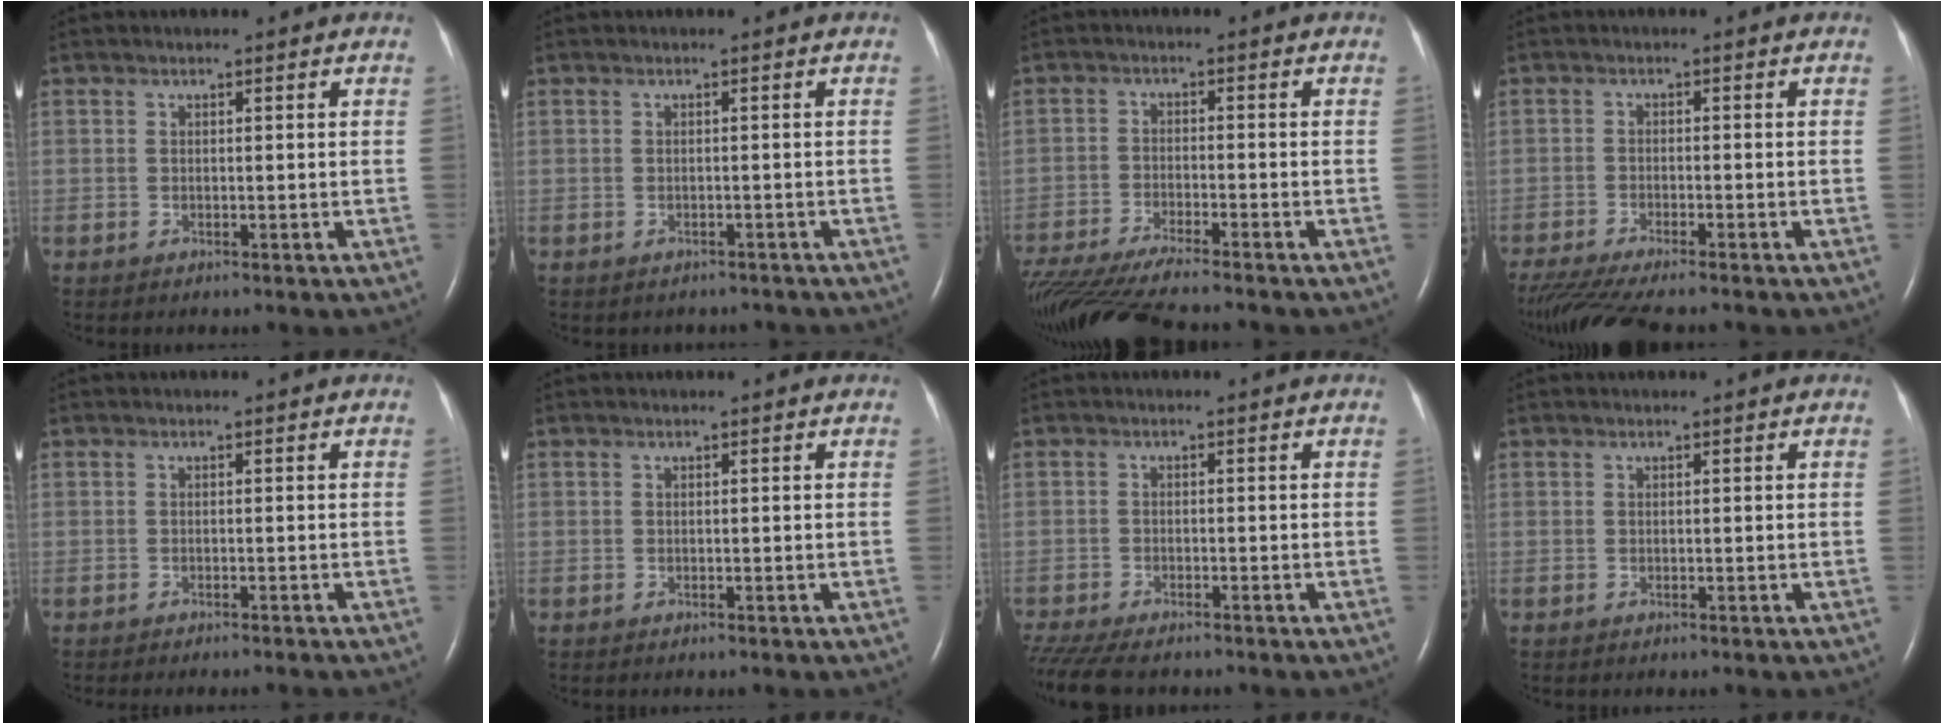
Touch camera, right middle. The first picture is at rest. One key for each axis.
{"total": 3.4, "fx": -3.0, "fy": 1.6, "fz": 0.4, "tx": -0.007, "ty": 0.008, "tz": -0.033}
{"total": 14.1, "fx": -12.4, "fy": 0.4, "fz": 6.6, "tx": -0.117, "ty": -0.034, "tz": -0.206}
{"total": 11.8, "fx": -10.1, "fy": 1.1, "fz": 6.0, "tx": -0.092, "ty": -0.026, "tz": -0.160}
{"total": 4.1, "fx": -3.7, "fy": 0.2, "fz": 1.7, "tx": -0.017, "ty": -0.003, "tz": -0.047}
{"total": 0.0}
{"total": 9.6, "fx": -8.0, "fy": 2.6, "fz": 4.7, "tx": -0.093, "ty": -0.012, "tz": -0.127}
{"total": 0.0}